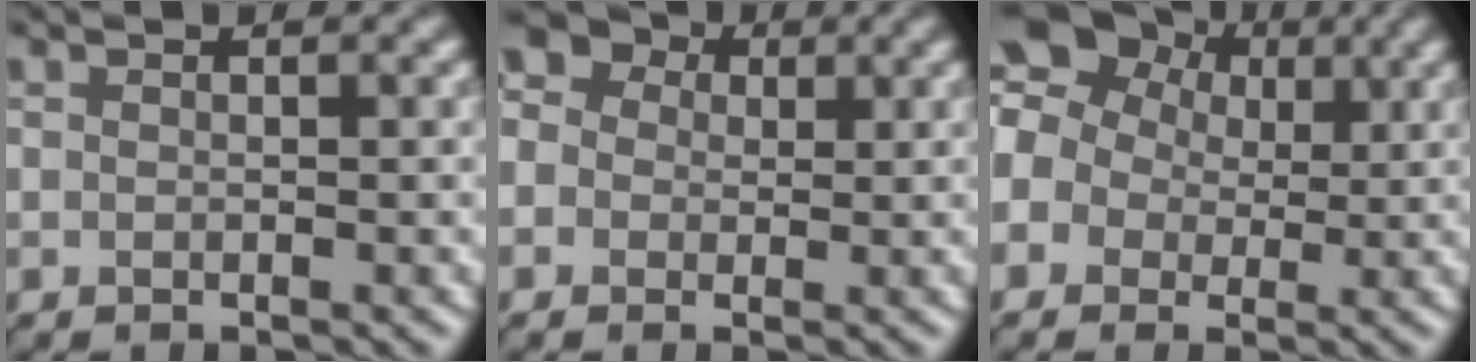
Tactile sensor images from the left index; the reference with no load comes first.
{"total": 7.2, "force": [2.3, 5.9, 3.5], "torque": [-0.068, 0.040, 0.003]}
{"total": 9.8, "force": [3.0, 8.0, 4.8], "torque": [-0.105, 0.037, 0.023]}